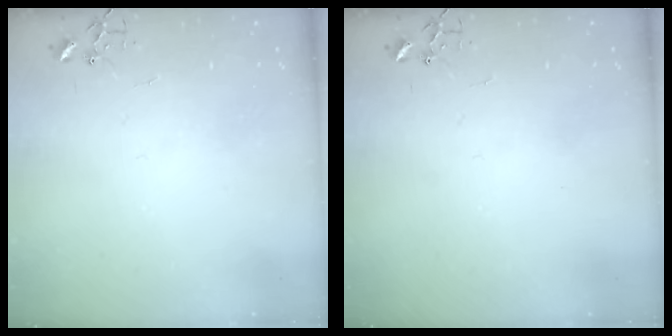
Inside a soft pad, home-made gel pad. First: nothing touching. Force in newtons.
{"total": 0.0}